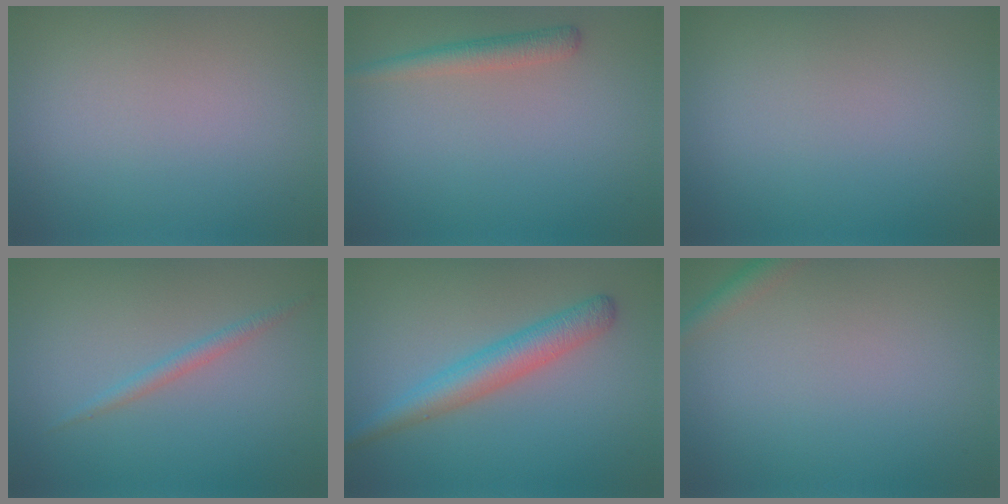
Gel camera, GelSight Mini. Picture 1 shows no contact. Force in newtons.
{"total": 1.9, "press": 1.9, "slide": 0.1}
{"total": 0.0}
{"total": 1.2, "press": 1.2, "slide": 0.1}
{"total": 3.6, "press": 3.6, "slide": 0.2}
{"total": 1.6, "press": 1.6, "slide": 0.1}